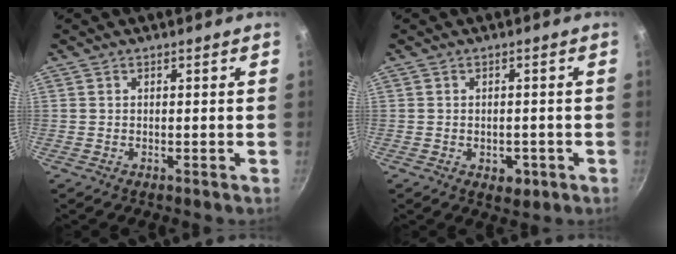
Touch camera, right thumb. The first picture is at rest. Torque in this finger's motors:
{"motor_torque": [-0.18, 0.13, 0.06, 0.82, -0.12]}